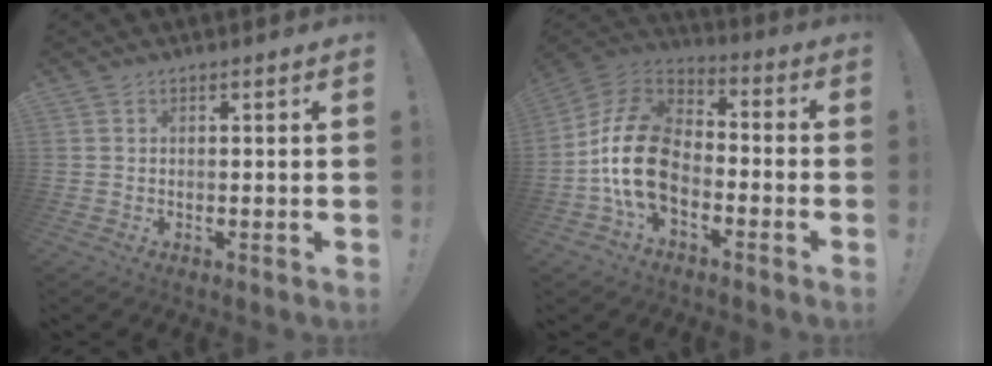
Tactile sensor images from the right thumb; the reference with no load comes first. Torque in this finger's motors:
{"motor_torque": [2.30, 2.71, 1.53, -1.24, 0.70]}